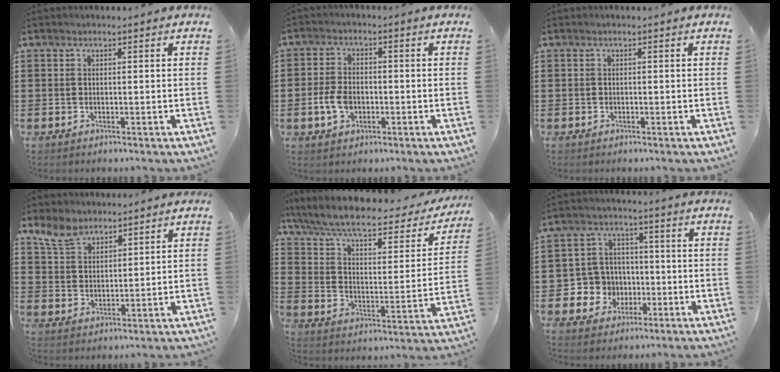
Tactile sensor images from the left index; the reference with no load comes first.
{"total": 4.7, "force": [-1.2, 3.0, 3.4], "torque": [-0.084, -0.001, -0.027]}
{"total": 0.0}
{"total": 5.7, "force": [4.5, 2.8, 2.1], "torque": [-0.059, -0.006, 0.087]}
{"total": 8.1, "force": [6.3, 1.7, 4.8], "torque": [-0.116, -0.037, 0.105]}
{"total": 6.3, "force": [-1.1, 6.1, 0.9], "torque": [-0.048, 0.010, -0.018]}